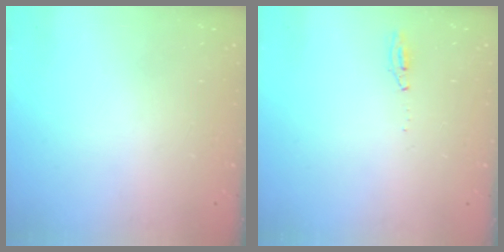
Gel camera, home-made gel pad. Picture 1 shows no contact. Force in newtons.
{"total": 3.5, "press": 3.3, "slide": 1.1}